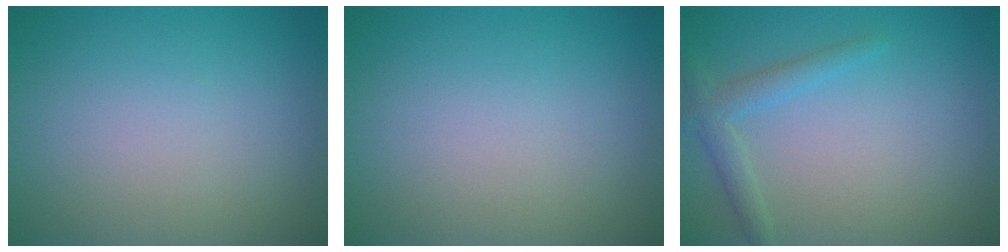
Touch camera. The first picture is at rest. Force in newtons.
{"total": 0.0}
{"total": 2.1, "press": 2.1, "slide": 0.1}